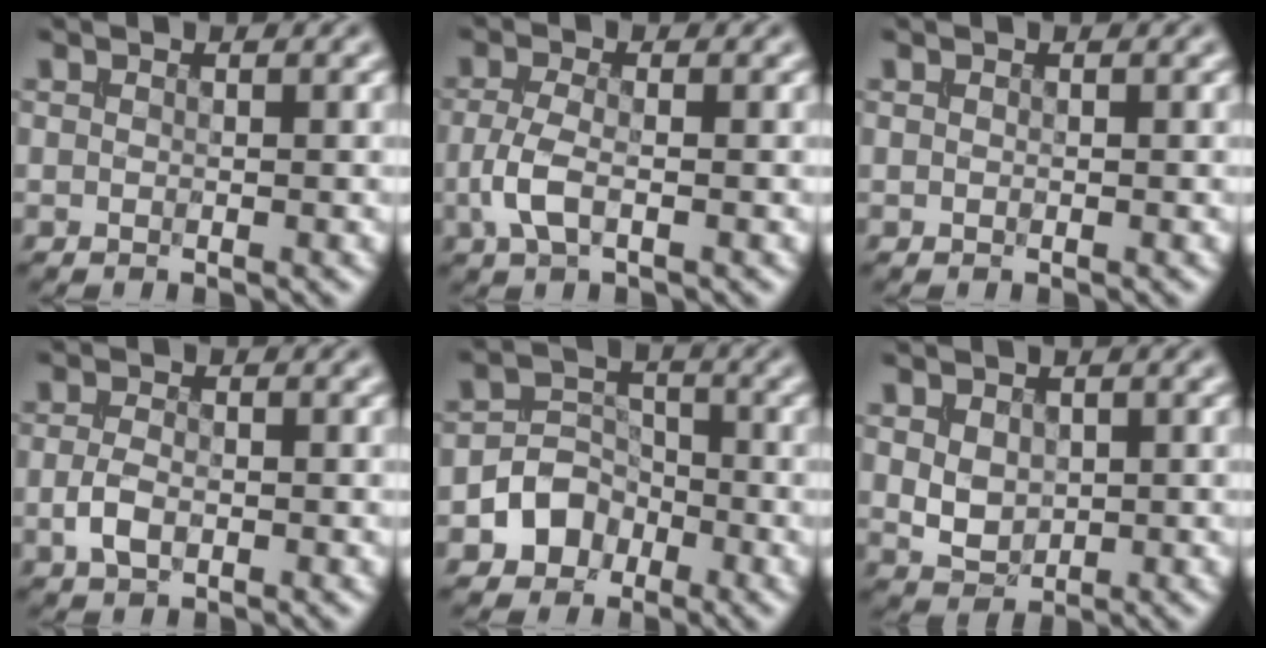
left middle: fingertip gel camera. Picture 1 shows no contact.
{"total": 2.8, "force": [-0.9, 1.2, 2.4], "torque": [-0.056, 0.000, -0.024]}
{"total": 0.0}
{"total": 2.3, "force": [-0.6, 1.4, 1.7], "torque": [-0.036, -0.002, -0.014]}
{"total": 3.9, "force": [-1.8, 3.2, 1.2], "torque": [0.000, 0.007, -0.042]}
{"total": 2.7, "force": [0.5, 2.1, 1.7], "torque": [-0.032, -0.006, 0.013]}